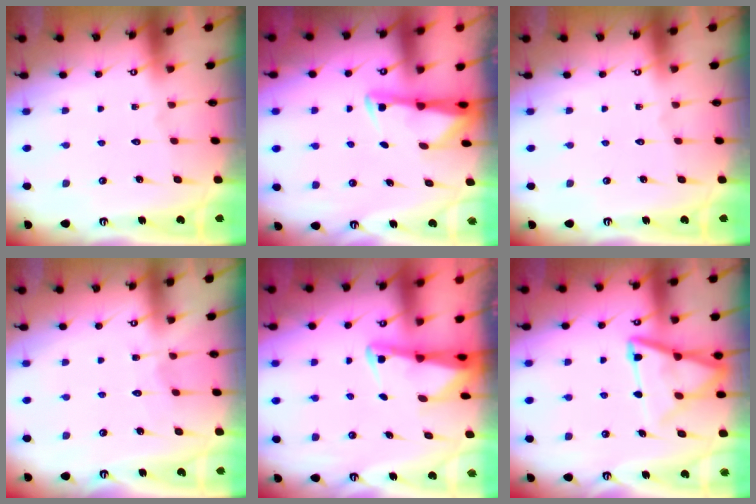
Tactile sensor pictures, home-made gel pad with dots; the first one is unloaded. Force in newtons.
{"total": 3.4, "press": 3.4, "slide": 0.5}
{"total": 0.0}
{"total": 3.6, "press": 3.6, "slide": 0.4}
{"total": 2.3, "press": 2.3, "slide": 0.3}
{"total": 12.6, "press": 12.6, "slide": 1.0}